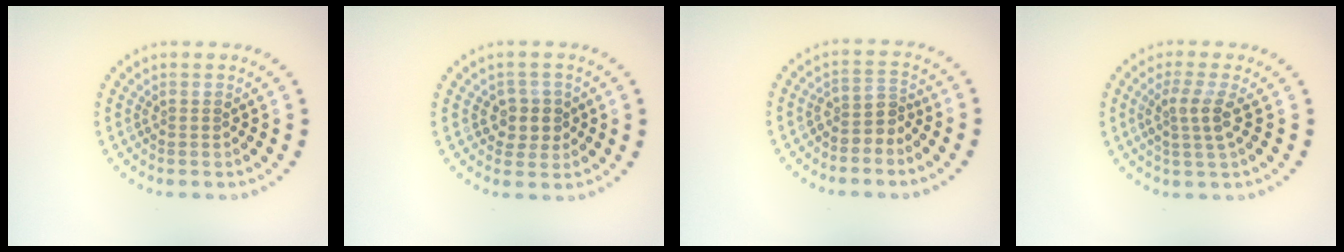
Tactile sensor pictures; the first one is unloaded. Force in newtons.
{"total": 2.4, "press": 2.2, "slide": 0.9}
{"total": 2.1, "press": 1.5, "slide": 1.5}
{"total": 2.6, "press": 2.0, "slide": 1.6}